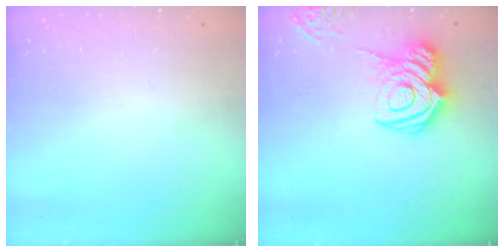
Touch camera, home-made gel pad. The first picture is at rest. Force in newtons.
{"total": 16.0, "press": 15.9, "slide": 1.7}